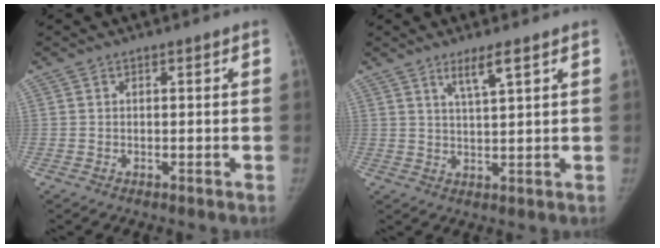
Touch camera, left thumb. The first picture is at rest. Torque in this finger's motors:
{"motor_torque": [0.70, -0.15, 0.71, -0.80, 0.13]}